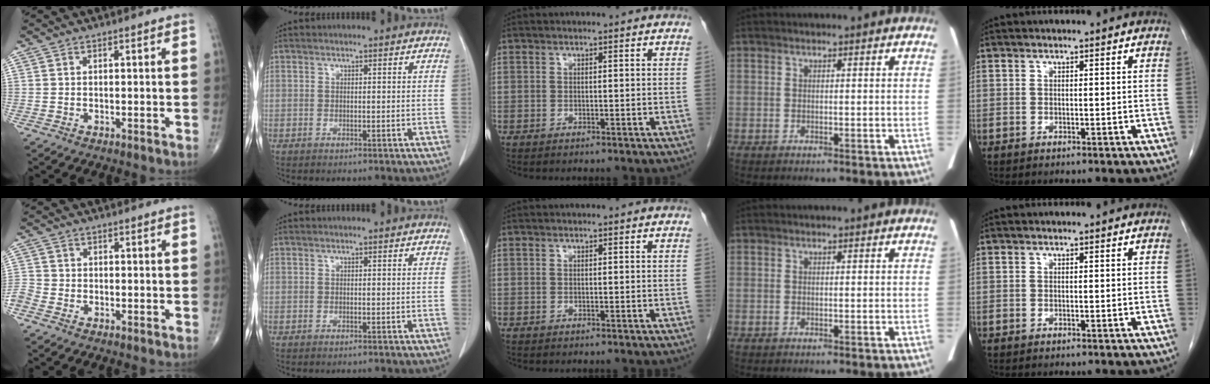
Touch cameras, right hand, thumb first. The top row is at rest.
{"thumb": {"total": 3.0, "force": [-2.1, 1.8, 1.2], "torque": [-0.030, 0.005, -0.047]}}